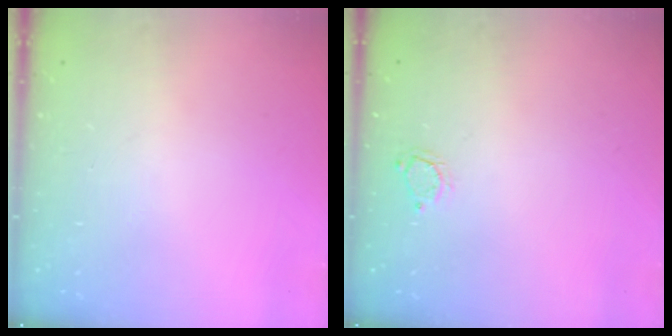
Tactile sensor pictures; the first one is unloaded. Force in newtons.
{"total": 2.8, "press": 2.8, "slide": 0.3}